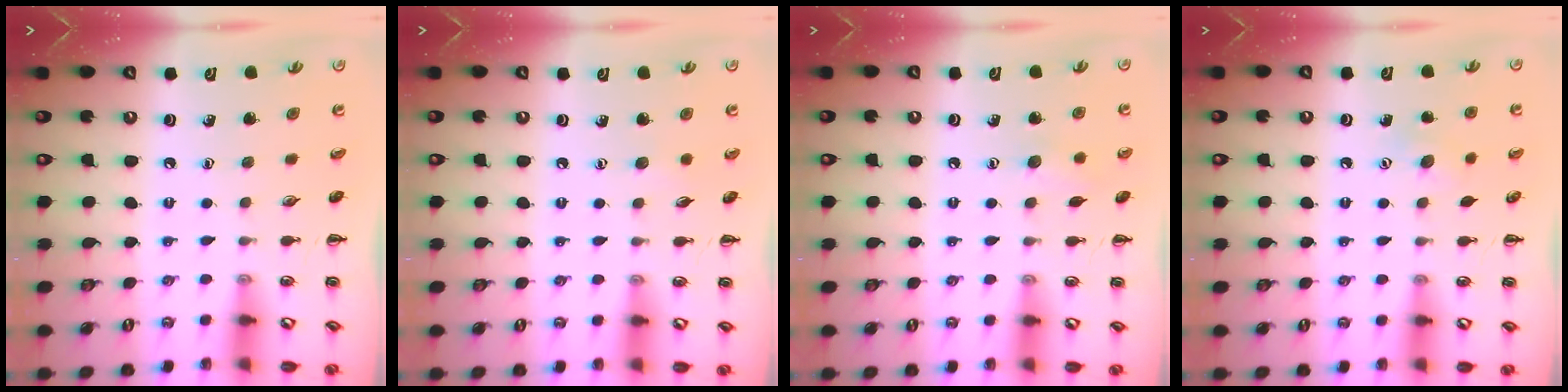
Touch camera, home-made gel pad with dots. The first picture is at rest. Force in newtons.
{"total": 3.4, "press": 3.2, "slide": 1.0}
{"total": 6.1, "press": 6.0, "slide": 1.3}
{"total": 5.3, "press": 5.1, "slide": 1.3}